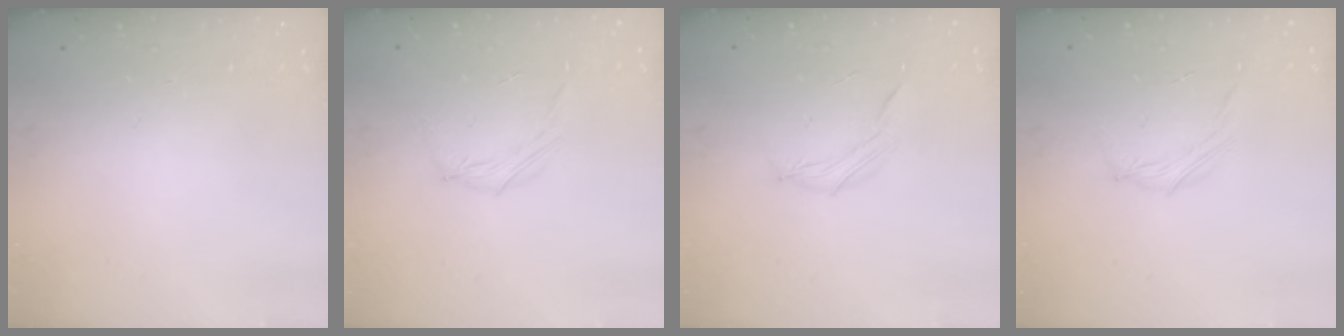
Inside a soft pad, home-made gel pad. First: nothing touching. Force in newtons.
{"total": 4.1, "press": 4.0, "slide": 1.0}
{"total": 4.1, "press": 3.9, "slide": 1.2}
{"total": 3.7, "press": 3.4, "slide": 1.3}